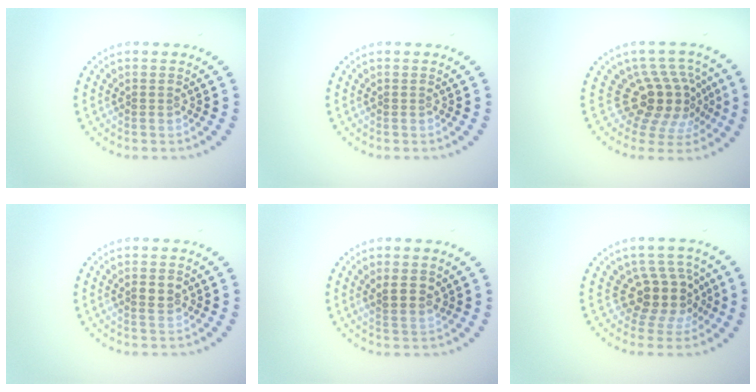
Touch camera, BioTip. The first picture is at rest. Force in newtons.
{"total": 0.0}
{"total": 4.9, "press": 3.6, "slide": 3.4}
{"total": 1.3, "press": 1.3, "slide": 0.1}
{"total": 2.2, "press": 2.0, "slide": 0.9}
{"total": 4.2, "press": 3.3, "slide": 2.7}